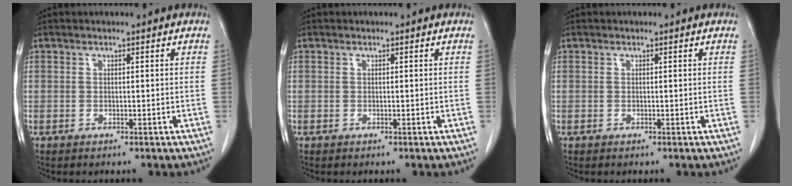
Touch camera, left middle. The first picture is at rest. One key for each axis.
{"total": 0.0}
{"total": 0.0}